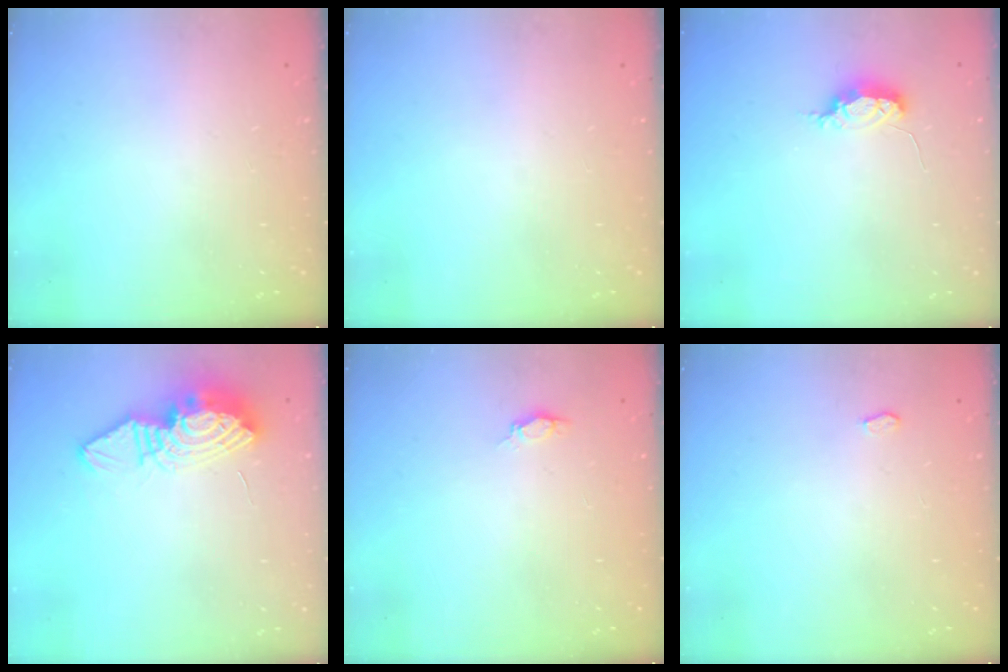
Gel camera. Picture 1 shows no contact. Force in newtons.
{"total": 0.0}
{"total": 4.3, "press": 4.2, "slide": 0.9}
{"total": 13.1, "press": 13.0, "slide": 1.3}
{"total": 3.3, "press": 3.1, "slide": 1.0}
{"total": 2.3, "press": 2.3, "slide": 0.3}